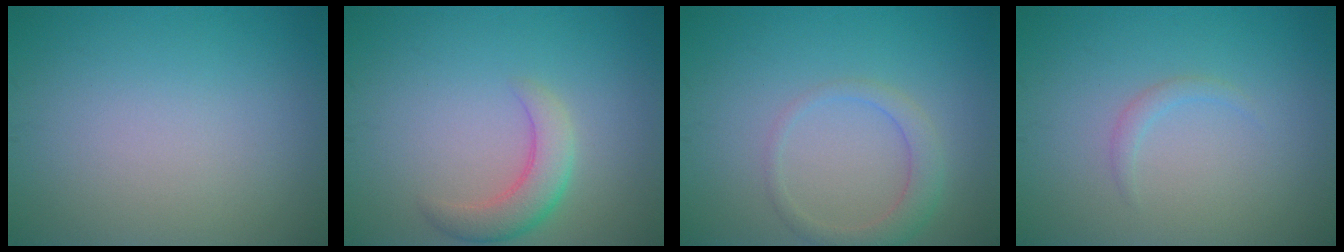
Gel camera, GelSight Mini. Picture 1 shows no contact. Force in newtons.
{"total": 3.4, "press": 3.4, "slide": 0.2}
{"total": 2.4, "press": 2.4, "slide": 0.2}
{"total": 0.9, "press": 0.9, "slide": 0.1}